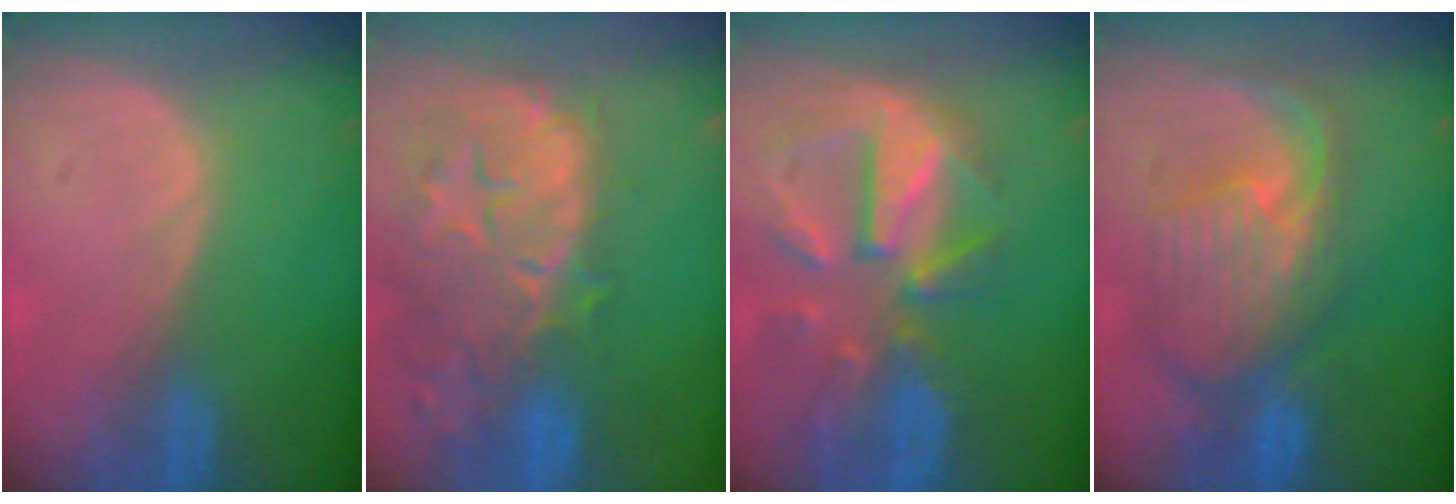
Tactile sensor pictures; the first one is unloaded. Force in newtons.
{"total": 14.6, "press": 11.7, "slide": 8.7}
{"total": 11.7, "press": 10.2, "slide": 5.6}
{"total": 10.6, "press": 9.5, "slide": 4.7}